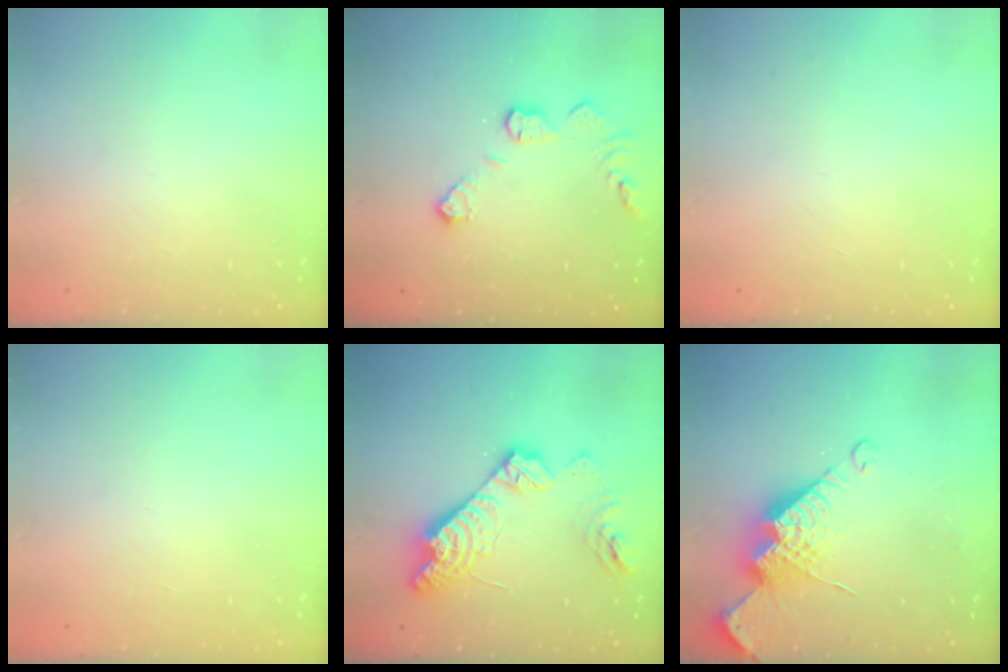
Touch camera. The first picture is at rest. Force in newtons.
{"total": 10.1, "press": 10.1, "slide": 0.6}
{"total": 0.0}
{"total": 0.0}
{"total": 16.4, "press": 16.4, "slide": 1.0}
{"total": 15.4, "press": 15.3, "slide": 1.3}